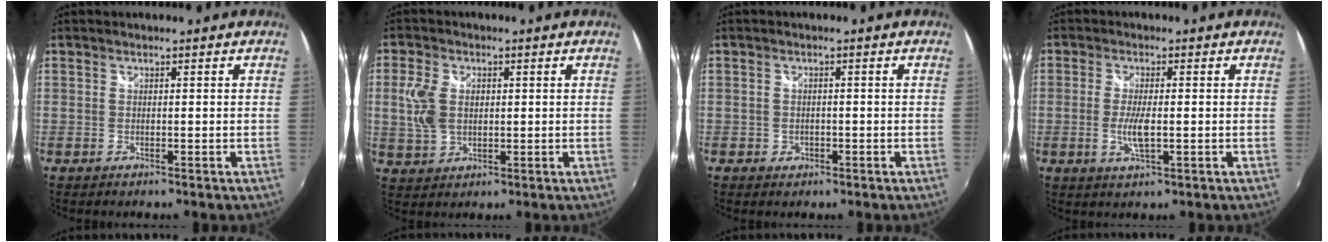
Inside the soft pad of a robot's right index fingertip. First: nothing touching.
{"total": 6.7, "force": [0.8, 4.7, 4.7], "torque": [-0.106, 0.006, 0.019]}
{"total": 2.0, "force": [-0.8, 1.7, 0.5], "torque": [-0.009, 0.000, -0.012]}
{"total": 7.0, "force": [-1.6, 2.3, 6.4], "torque": [-0.130, -0.006, -0.029]}